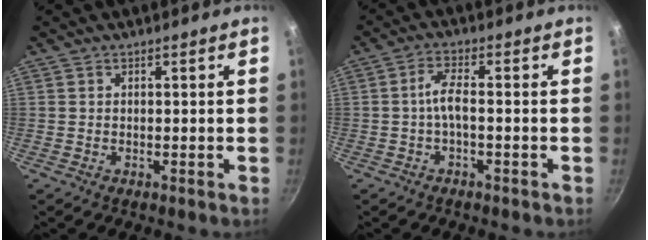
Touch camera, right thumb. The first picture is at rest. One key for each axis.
{"total": 3.8, "fx": -1.0, "fy": 1.0, "fz": 3.5, "tx": -0.083, "ty": 0.017, "tz": -0.026}